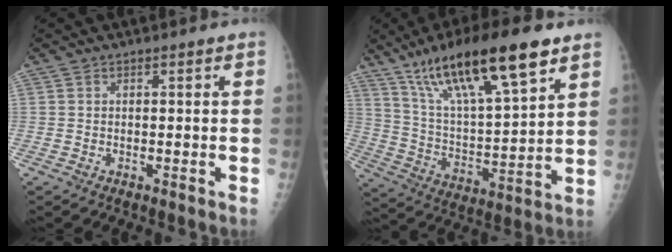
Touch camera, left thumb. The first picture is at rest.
{"total": 22.7, "force": [14.0, 5.6, 17.0], "torque": [-0.277, -0.037, 0.252]}